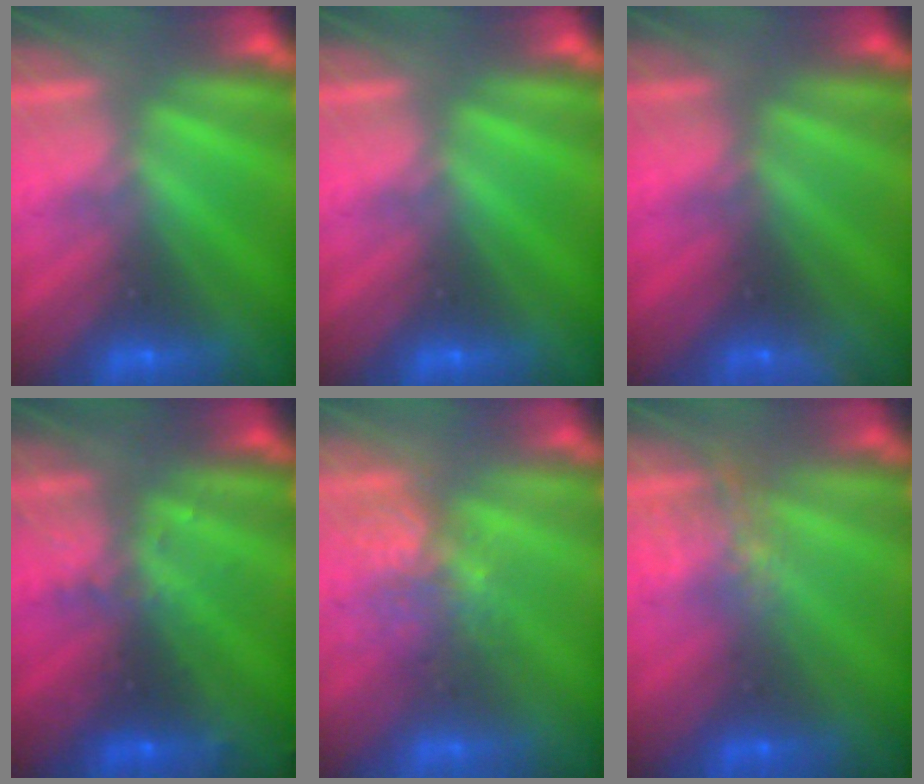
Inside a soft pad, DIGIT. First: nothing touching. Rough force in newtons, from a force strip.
{"total": 0.0}
{"total": 2.4}
{"total": 2.8}
{"total": 3.7}
{"total": 4.1}